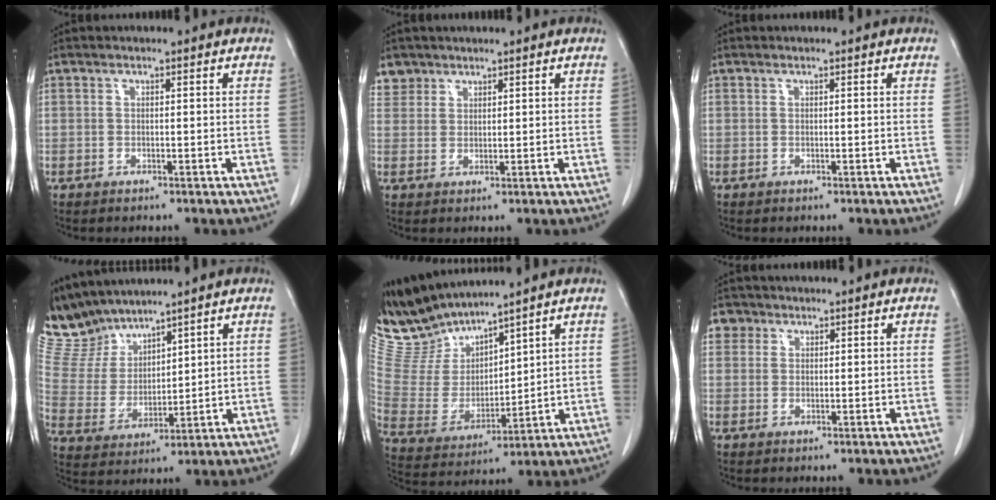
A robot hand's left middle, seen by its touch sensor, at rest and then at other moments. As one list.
[{"total": 2.7, "force": [2.2, 1.6, -0.3], "torque": [0.013, 0.007, 0.040]}, {"total": 0.0}, {"total": 9.2, "force": [9.0, 1.9, 0.7], "torque": [-0.038, 0.012, 0.203]}, {"total": 10.2, "force": [10.1, 1.3, 1.0], "torque": [-0.049, 0.001, 0.227]}, {"total": 2.4, "force": [1.4, 2.0, 0.1], "torque": [0.009, 0.009, 0.019]}]